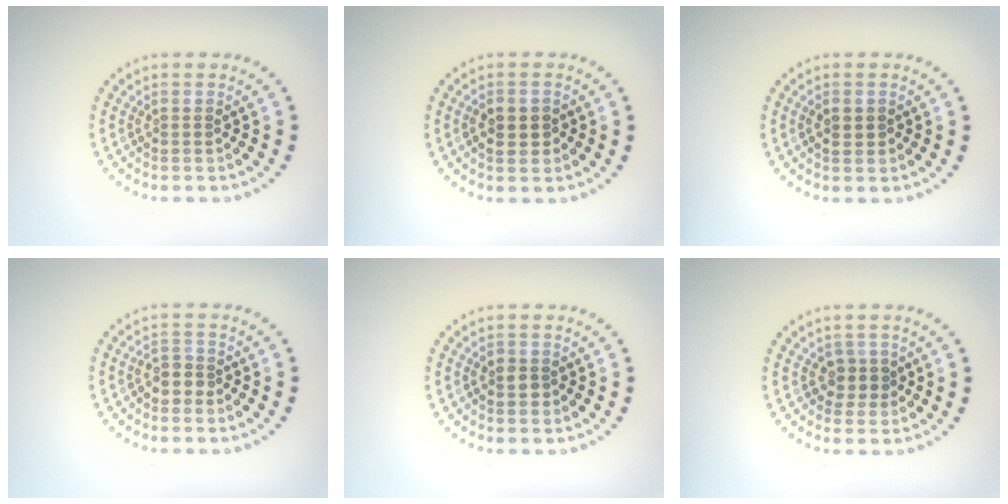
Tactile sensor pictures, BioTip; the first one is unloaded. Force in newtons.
{"total": 2.5, "press": 2.4, "slide": 0.2}
{"total": 1.1, "press": 1.1, "slide": 0.2}
{"total": 1.9, "press": 1.7, "slide": 0.9}
{"total": 1.3, "press": 1.3, "slide": 0.3}
{"total": 1.8, "press": 1.4, "slide": 1.1}